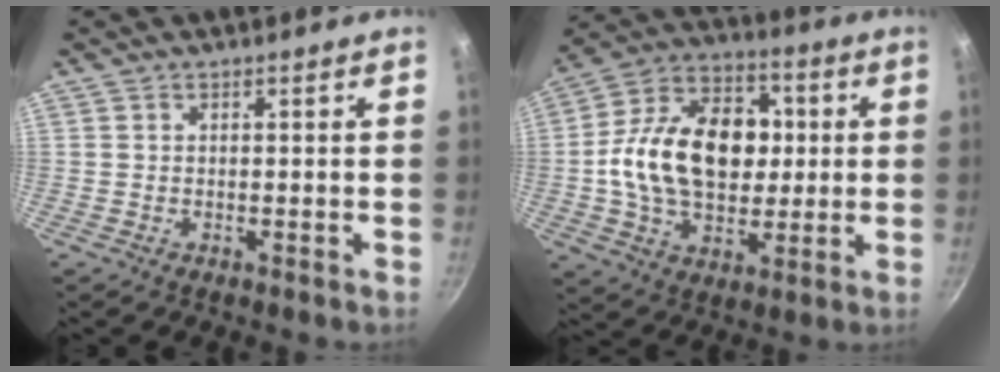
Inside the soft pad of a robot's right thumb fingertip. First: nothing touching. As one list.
[{"total": 21.7, "force": [1.2, 15.0, 15.6], "torque": [-0.226, 0.029, 0.009]}]